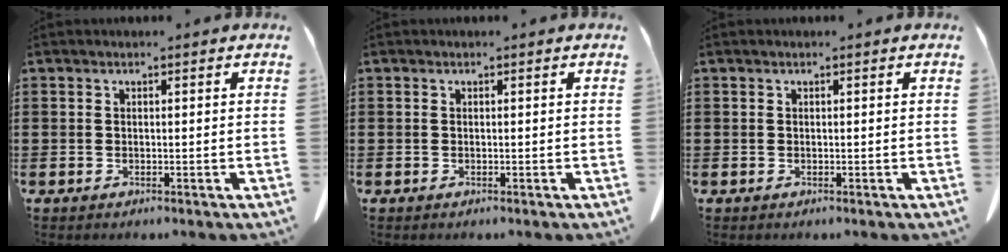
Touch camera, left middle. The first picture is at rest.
{"total": 0.0}
{"total": 0.0}